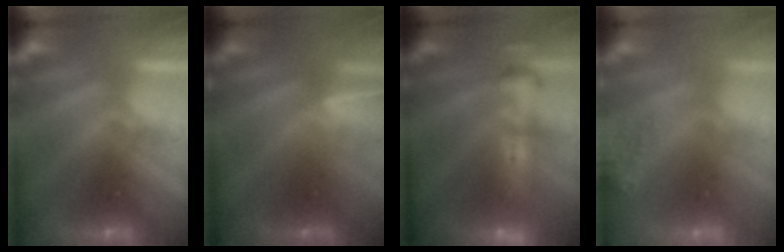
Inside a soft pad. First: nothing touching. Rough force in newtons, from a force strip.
{"total": 1.6}
{"total": 9.6}
{"total": 8.0}